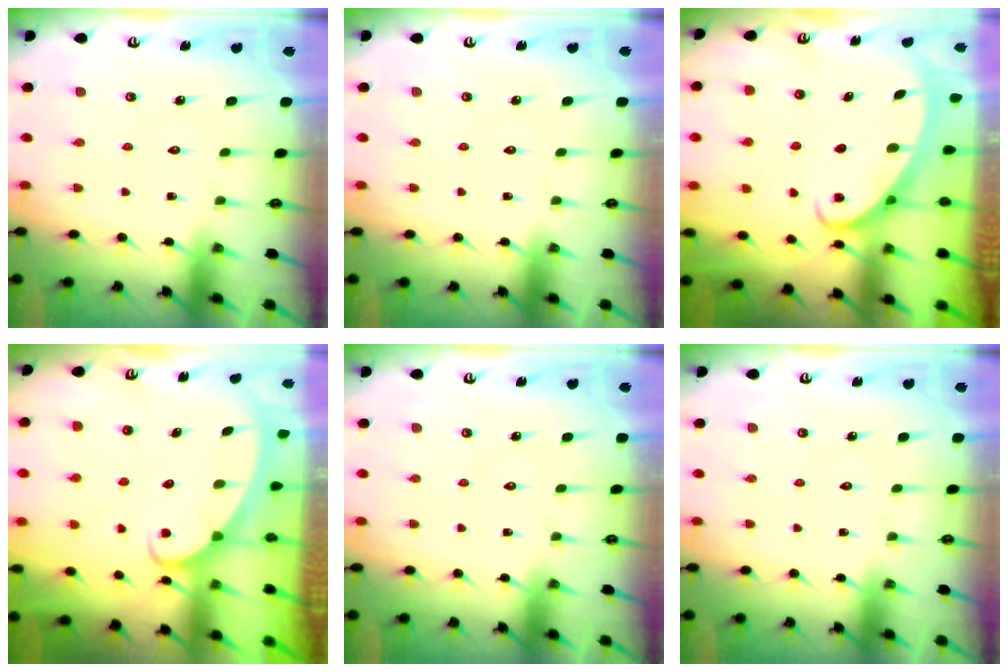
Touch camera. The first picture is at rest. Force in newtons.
{"total": 0.0}
{"total": 2.7, "press": 2.6, "slide": 0.4}
{"total": 2.5, "press": 2.5, "slide": 0.3}
{"total": 0.0}
{"total": 0.0}